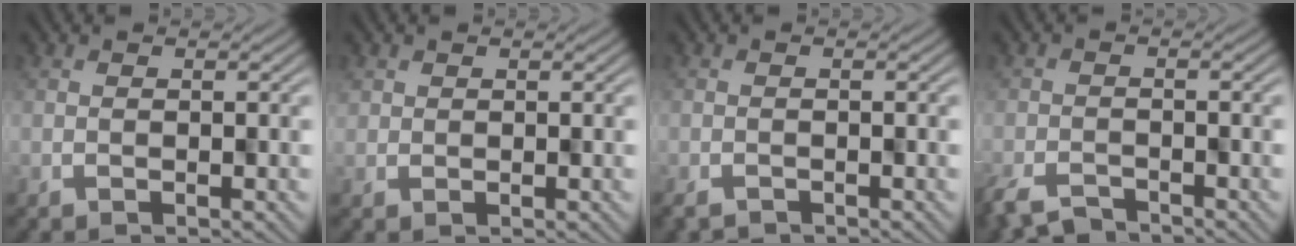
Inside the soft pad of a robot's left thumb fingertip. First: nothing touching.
{"total": 0.9, "force": [0.3, 0.8, -0.3], "torque": [0.004, -0.002, 0.006]}
{"total": 1.8, "force": [-1.7, 0.5, 0.3], "torque": [-0.008, -0.007, -0.030]}
{"total": 4.5, "force": [-4.0, 1.7, 1.3], "torque": [-0.026, -0.008, -0.078]}